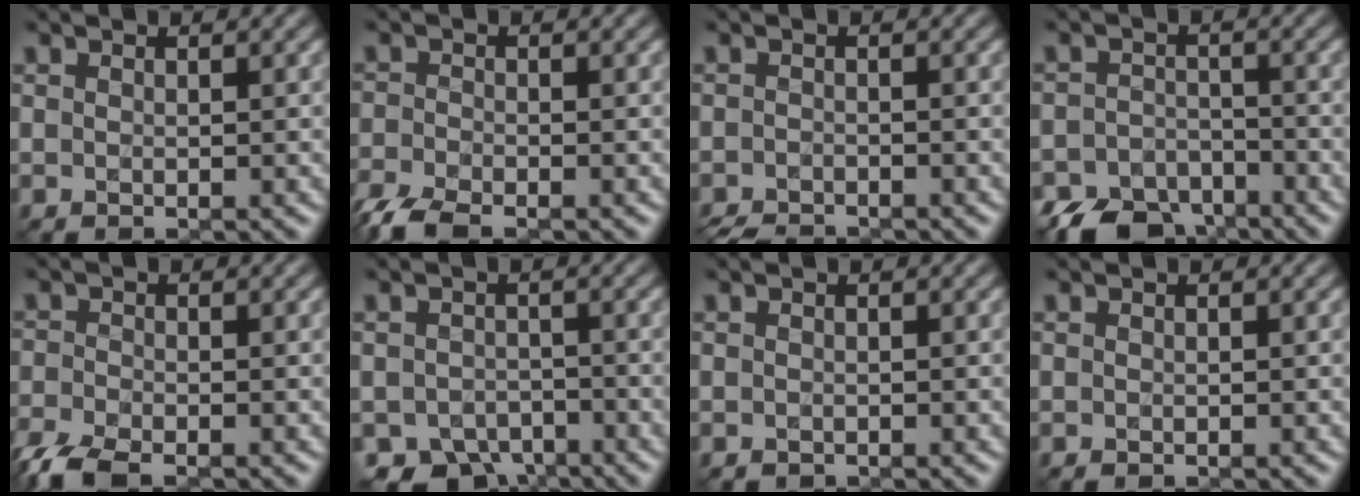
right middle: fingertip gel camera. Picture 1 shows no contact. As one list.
[{"total": 5.6, "force": [-4.7, 1.7, 2.5], "torque": [-0.052, -0.022, -0.097]}, {"total": 3.5, "force": [-3.4, 0.4, 0.6], "torque": [-0.010, -0.015, -0.062]}, {"total": 6.5, "force": [-5.4, 3.2, 1.8], "torque": [-0.026, -0.016, -0.101]}, {"total": 6.1, "force": [-5.0, 2.1, 2.9], "torque": [-0.065, -0.025, -0.100]}, {"total": 5.4, "force": [-3.9, 3.3, 2.0], "torque": [-0.028, -0.023, -0.065]}, {"total": 0.5, "force": [-0.3, 0.4, 0.1], "torque": [-0.003, -0.003, -0.005]}, {"total": 0.0}]